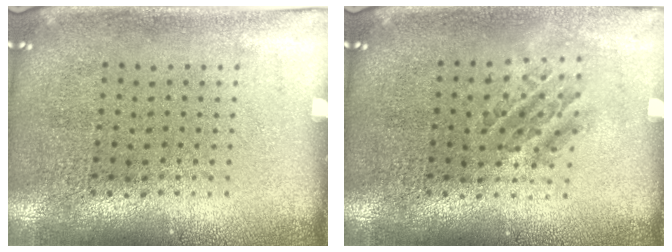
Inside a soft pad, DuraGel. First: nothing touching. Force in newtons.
{"total": 1.1, "press": 1.0, "slide": 0.5}